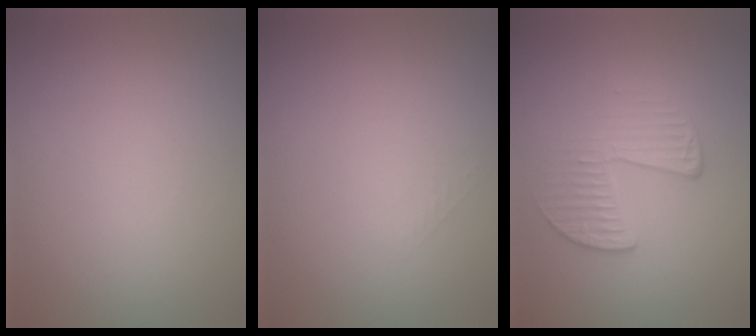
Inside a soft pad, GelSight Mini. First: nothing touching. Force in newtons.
{"total": 0.6, "press": 0.6, "slide": 0.0}
{"total": 2.4, "press": 1.7, "slide": 1.8}